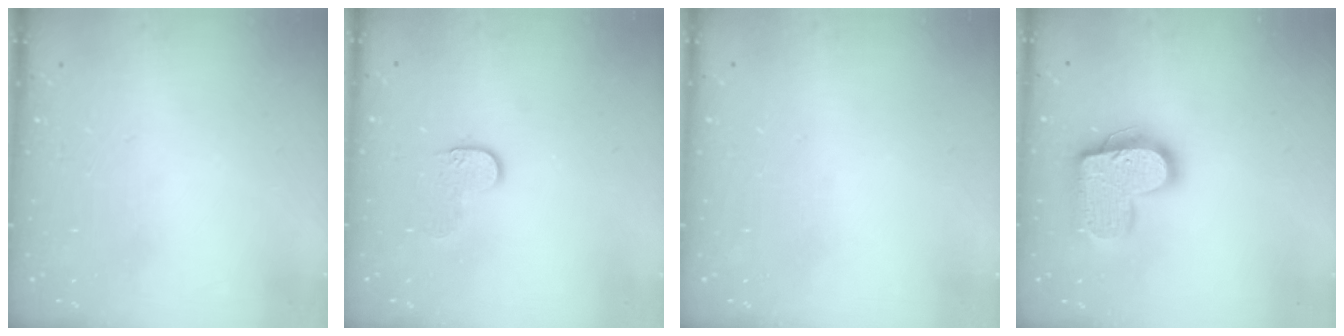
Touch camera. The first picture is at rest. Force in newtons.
{"total": 5.6, "press": 5.6, "slide": 0.5}
{"total": 0.0}
{"total": 16.4, "press": 16.4, "slide": 1.0}